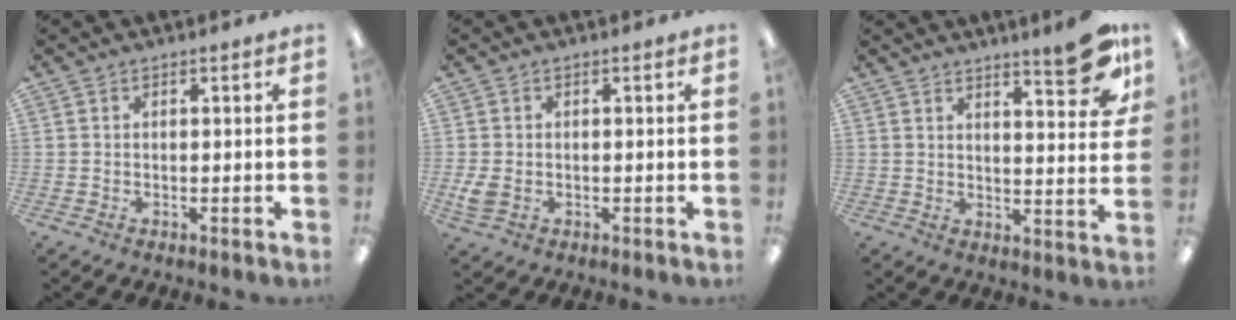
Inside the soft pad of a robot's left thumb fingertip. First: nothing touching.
{"total": 4.1, "force": [-0.6, 2.8, 2.8], "torque": [-0.053, -0.001, -0.012]}
{"total": 11.8, "force": [7.8, 2.5, 8.5], "torque": [-0.098, -0.050, 0.120]}